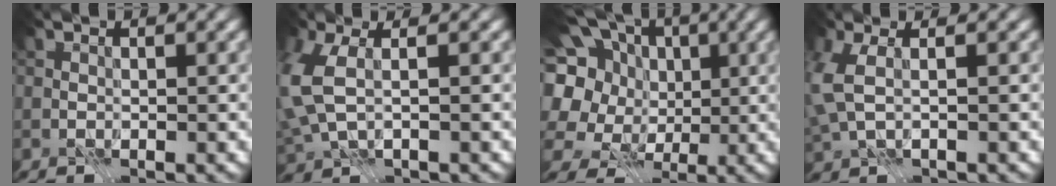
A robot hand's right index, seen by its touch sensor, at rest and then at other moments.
{"total": 6.3, "force": [0.5, 3.6, 5.2], "torque": [-0.150, -0.010, 0.022]}
{"total": 16.3, "force": [2.4, 13.9, 8.1], "torque": [-0.207, 0.022, 0.025]}
{"total": 3.4, "force": [0.4, 1.6, 2.9], "torque": [-0.084, 0.000, 0.013]}